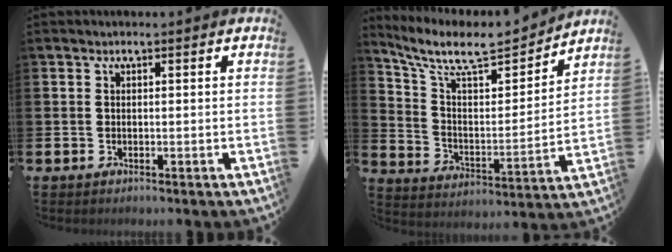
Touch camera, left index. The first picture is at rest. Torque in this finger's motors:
{"motor_torque": [0.91, -1.23, 0.48, 0.09]}